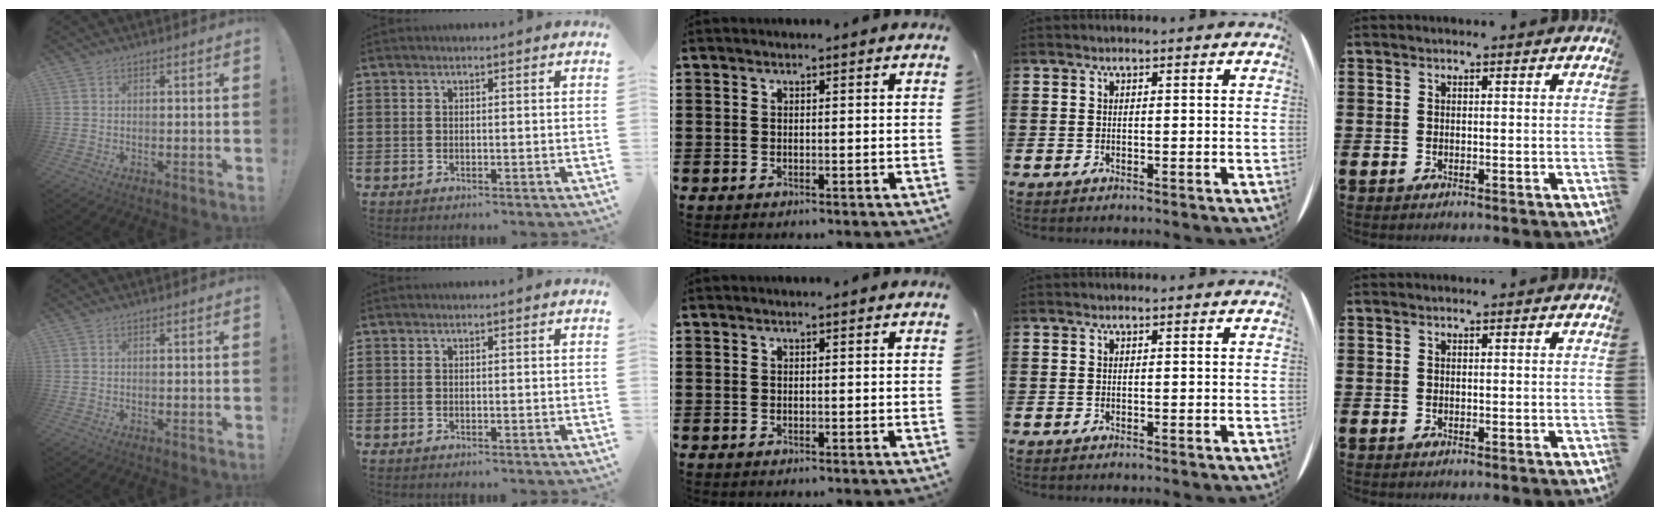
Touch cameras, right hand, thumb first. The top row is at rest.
{}